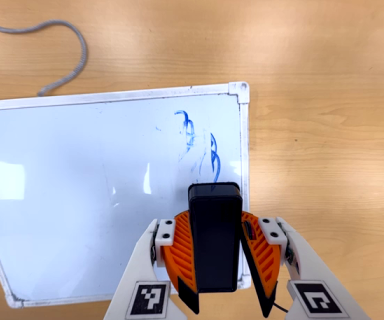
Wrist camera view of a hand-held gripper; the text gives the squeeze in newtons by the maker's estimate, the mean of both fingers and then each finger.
{"total": 8.1, "left": 8.3, "right": 7.9}